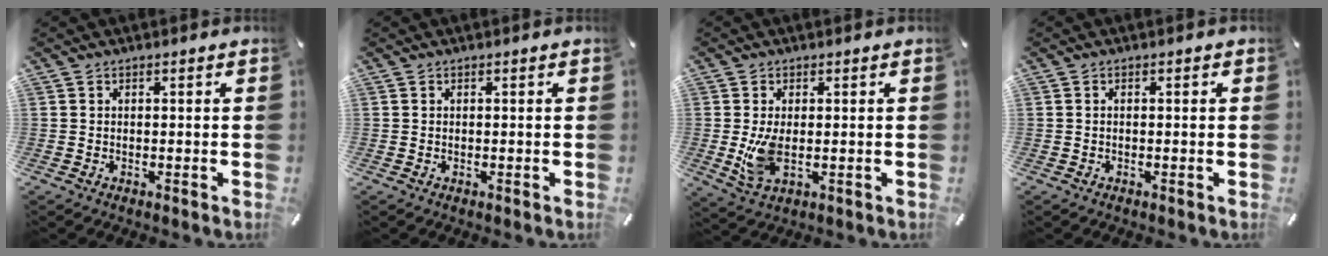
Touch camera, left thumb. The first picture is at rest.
{"total": 0.0}
{"total": 6.7, "force": [0.0, 3.5, 5.7], "torque": [-0.117, -0.010, -0.006]}
{"total": 0.7, "force": [-0.1, 0.3, 0.6], "torque": [-0.011, 0.001, -0.003]}